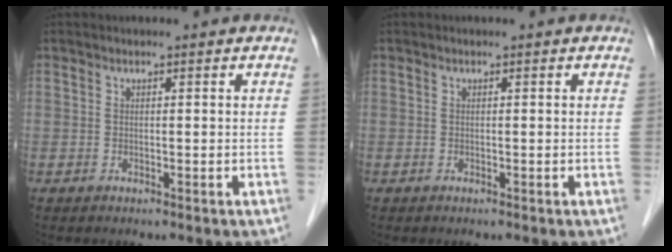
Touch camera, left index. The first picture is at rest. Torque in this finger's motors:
{"motor_torque": [0.00, 0.00, 0.00, 0.00]}